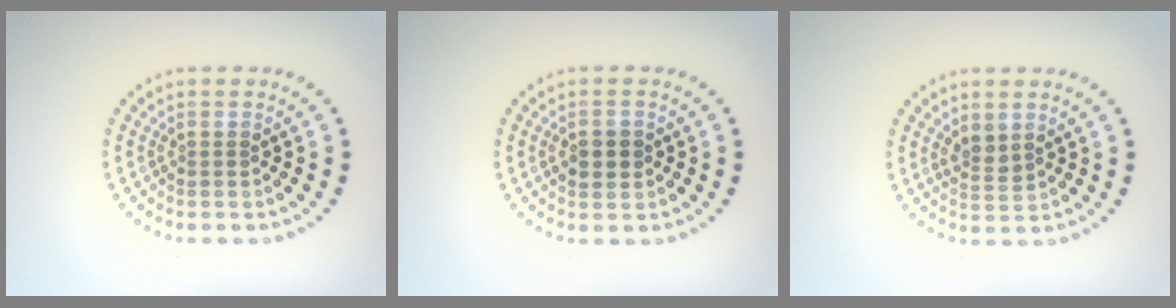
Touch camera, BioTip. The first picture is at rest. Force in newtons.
{"total": 1.9, "press": 1.9, "slide": 0.2}
{"total": 1.6, "press": 1.4, "slide": 0.8}